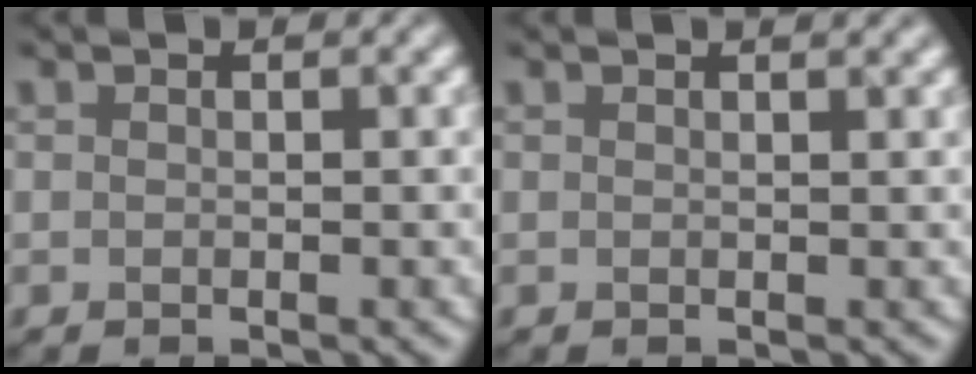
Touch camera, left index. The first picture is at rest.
{"total": 1.4, "force": [1.2, 0.4, 0.7], "torque": [-0.003, 0.002, 0.009]}